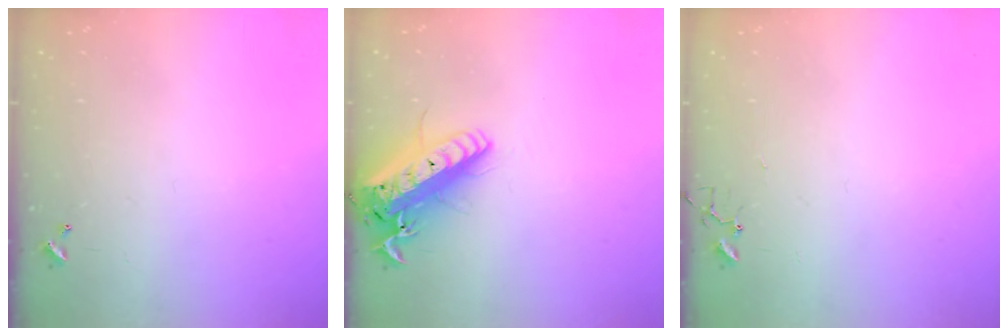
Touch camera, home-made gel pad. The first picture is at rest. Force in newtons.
{"total": 19.8, "press": 19.4, "slide": 4.0}
{"total": 4.1, "press": 4.1, "slide": 0.2}